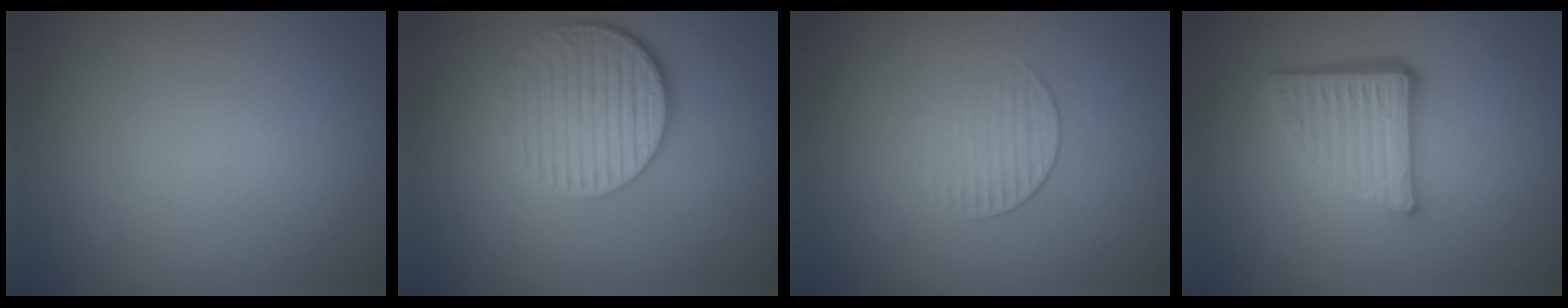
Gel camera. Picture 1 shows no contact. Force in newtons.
{"total": 4.8, "press": 3.9, "slide": 2.8}
{"total": 1.2, "press": 0.4, "slide": 1.2}
{"total": 5.7, "press": 3.8, "slide": 4.2}